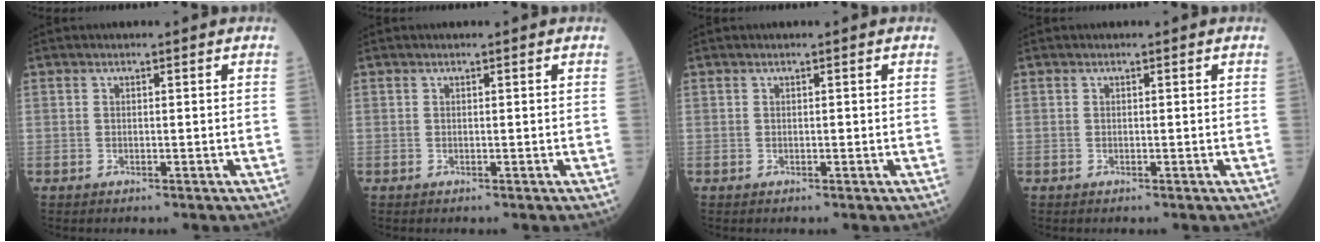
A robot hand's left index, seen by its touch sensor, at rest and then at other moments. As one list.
[{"total": 0.0}, {"total": 0.0}, {"total": 0.0}]